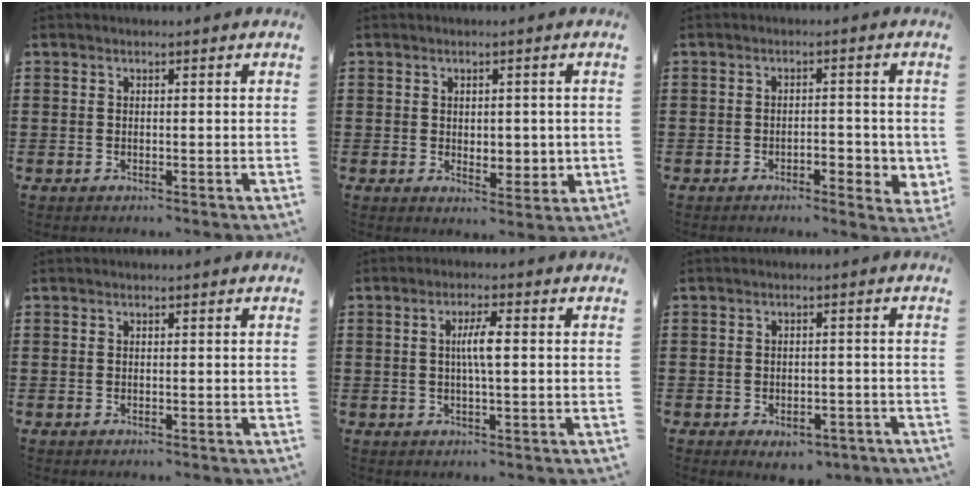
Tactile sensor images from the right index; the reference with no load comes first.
{"total": 3.0, "force": [0.7, 2.3, 1.8], "torque": [-0.026, 0.006, 0.008]}
{"total": 3.2, "force": [-1.3, 1.2, 2.6], "torque": [-0.044, 0.006, -0.023]}
{"total": 0.0}
{"total": 3.9, "force": [0.3, 0.5, 3.9], "torque": [-0.071, 0.000, 0.001]}
{"total": 2.8, "force": [-2.3, 1.2, 1.1], "torque": [-0.019, 0.007, -0.045]}